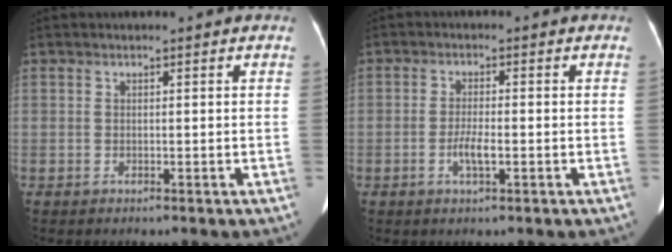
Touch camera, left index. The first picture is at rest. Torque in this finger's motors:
{"motor_torque": [0.04, 0.05, 0.04, 0.01]}